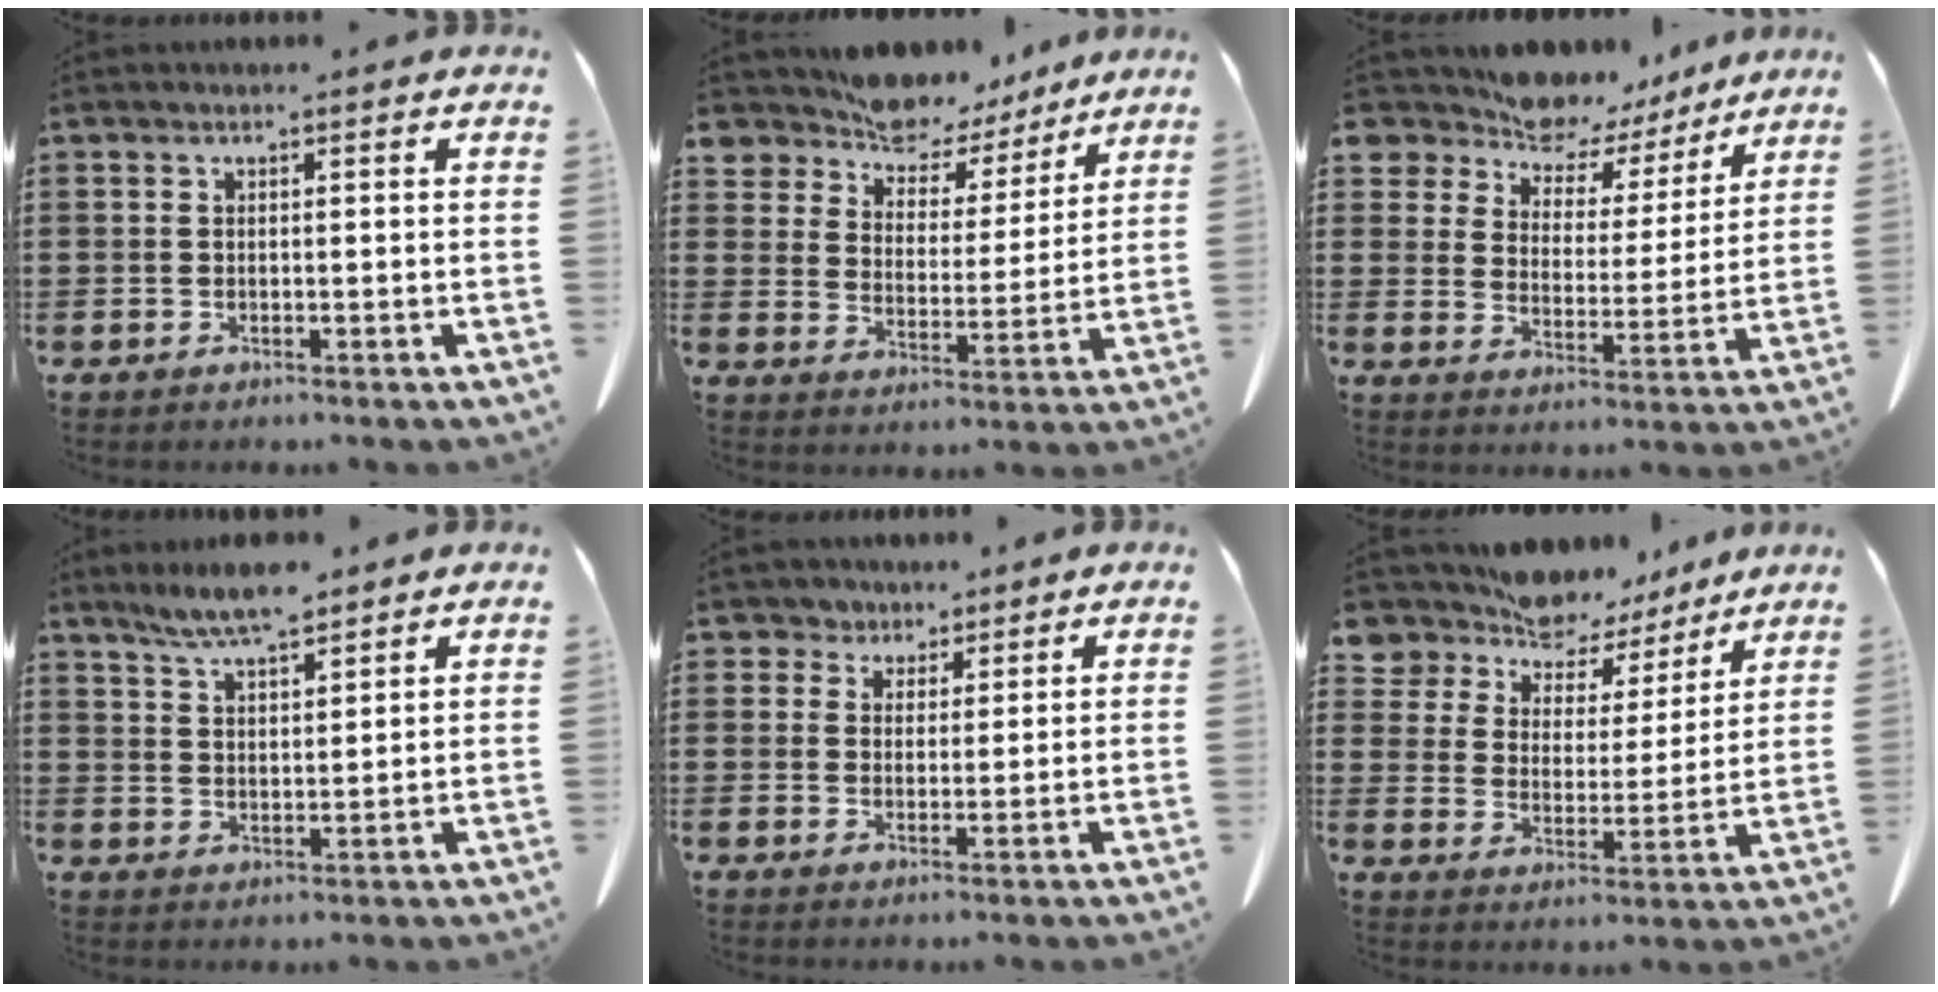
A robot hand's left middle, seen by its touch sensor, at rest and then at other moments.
{"total": 8.3, "force": [7.9, 2.5, 0.8], "torque": [-0.053, -0.055, 0.144]}
{"total": 8.2, "force": [7.8, 2.6, 0.6], "torque": [-0.050, -0.056, 0.142]}
{"total": 6.2, "force": [5.5, 0.7, 2.7], "torque": [-0.067, -0.014, 0.103]}
{"total": 3.6, "force": [2.9, 2.2, 0.1], "torque": [-0.022, 0.001, 0.053]}
{"total": 8.6, "force": [8.2, 2.6, 0.2], "torque": [-0.042, -0.060, 0.152]}